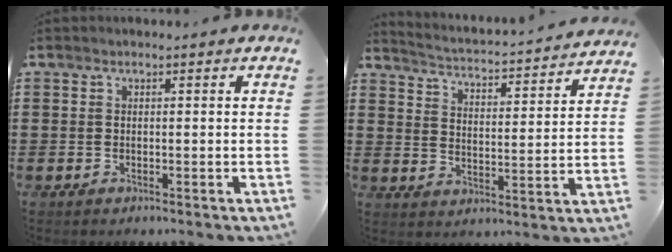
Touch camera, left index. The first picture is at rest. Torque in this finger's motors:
{"motor_torque": [-0.24, 0.48, -0.01, -0.01]}